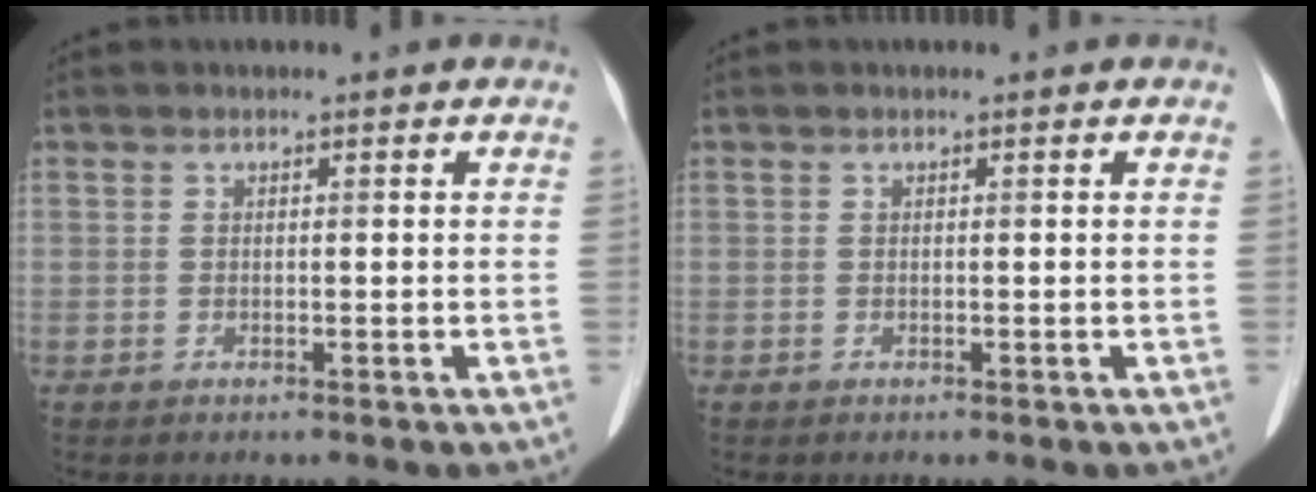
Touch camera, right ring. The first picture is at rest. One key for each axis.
{"total": 0.0}